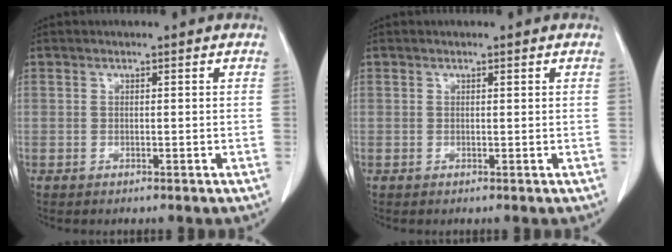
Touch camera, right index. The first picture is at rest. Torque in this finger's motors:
{"motor_torque": [-0.09, 0.03, 0.04, -0.01]}